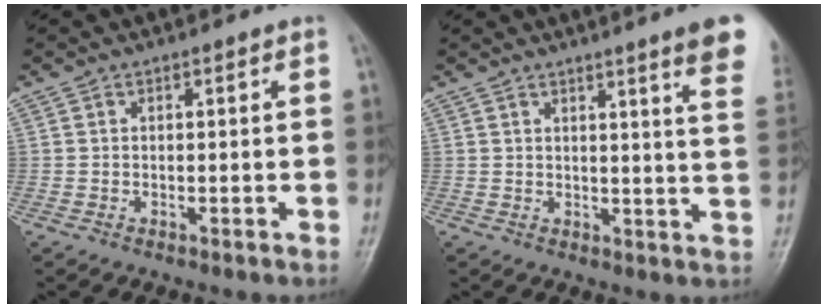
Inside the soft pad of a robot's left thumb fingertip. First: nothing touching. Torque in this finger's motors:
{"motor_torque": [0.60, 0.42, 1.50, -1.27, 0.11]}